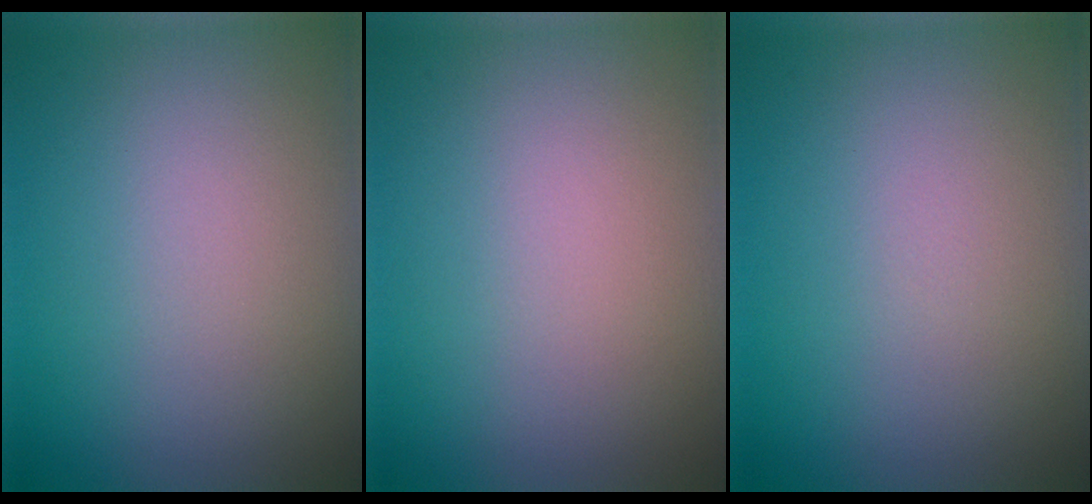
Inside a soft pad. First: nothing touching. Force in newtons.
{"total": 0.0}
{"total": 0.0}